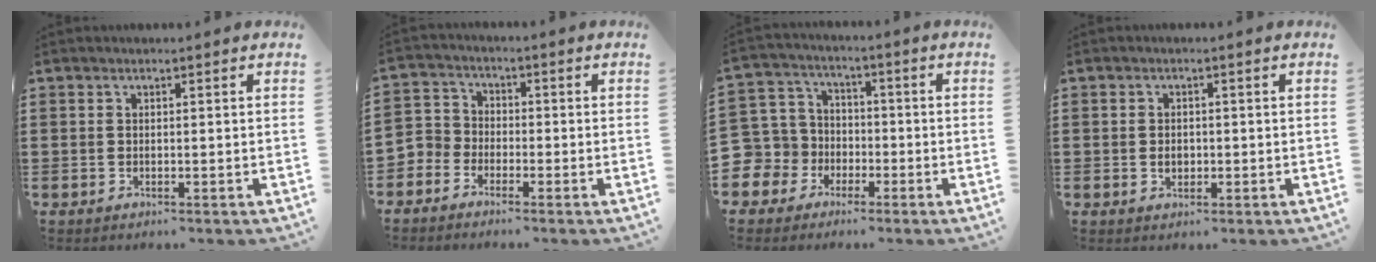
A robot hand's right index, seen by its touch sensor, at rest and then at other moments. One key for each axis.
{"total": 3.6, "fx": -2.8, "fy": 2.2, "fz": 0.0, "tx": -0.029, "ty": 0.003, "tz": -0.068}
{"total": 7.3, "fx": -1.6, "fy": 7.1, "fz": 0.5, "tx": -0.076, "ty": -0.005, "tz": -0.035}
{"total": 1.6, "fx": -0.2, "fy": 1.2, "fz": 1.0, "tx": -0.022, "ty": 0.005, "tz": -0.004}